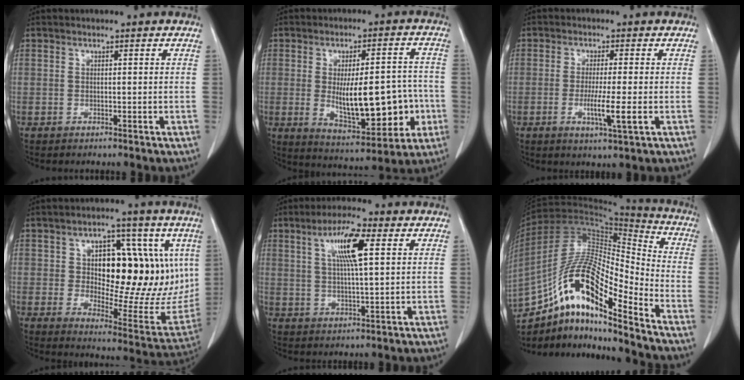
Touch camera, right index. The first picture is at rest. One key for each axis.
{"total": 15.2, "fx": -2.2, "fy": 5.3, "fz": 14.1, "tx": -0.211, "ty": 0.006, "tz": -0.017}
{"total": 5.4, "fx": -1.4, "fy": -0.2, "fz": 5.2, "tx": -0.097, "ty": -0.014, "tz": -0.023}
{"total": 21.2, "fx": 4.4, "fy": 10.4, "fz": 17.9, "tx": -0.258, "ty": 0.014, "tz": 0.079}
{"total": 8.3, "fx": 3.0, "fy": 0.9, "fz": 7.7, "tx": -0.143, "ty": 0.007, "tz": 0.053}
{"total": 18.0, "fx": -11.3, "fy": 3.3, "fz": 13.6, "tx": -0.259, "ty": 0.024, "tz": -0.196}